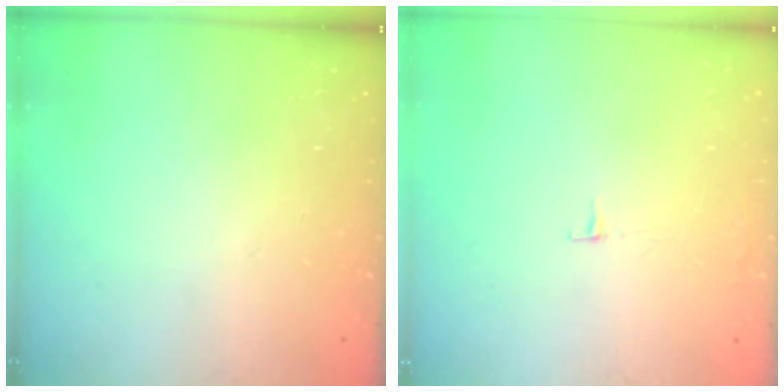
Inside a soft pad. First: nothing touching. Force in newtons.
{"total": 3.3, "press": 3.3, "slide": 0.4}